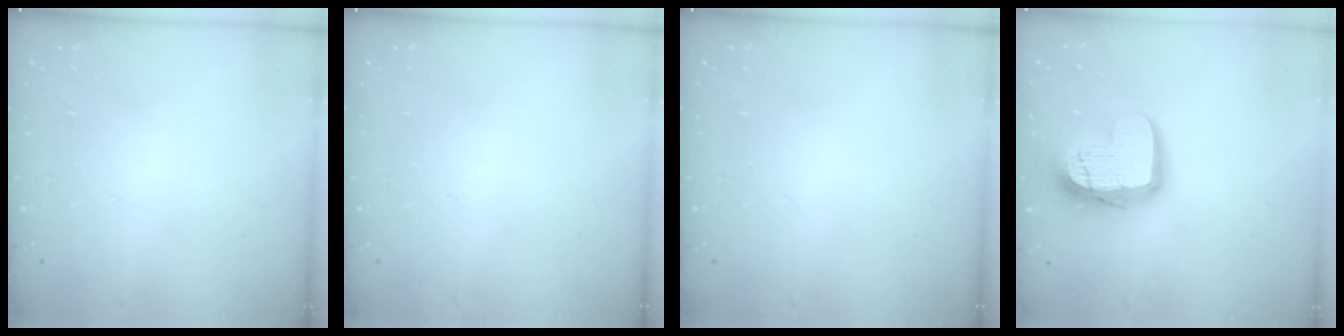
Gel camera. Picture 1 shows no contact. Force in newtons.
{"total": 0.0}
{"total": 0.0}
{"total": 17.3, "press": 17.3, "slide": 1.7}